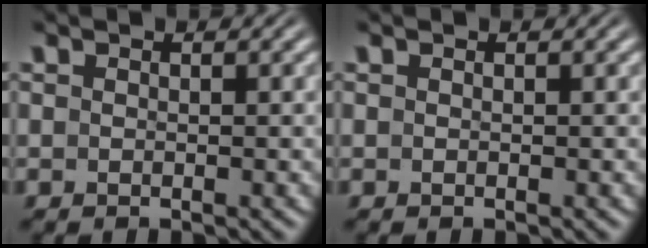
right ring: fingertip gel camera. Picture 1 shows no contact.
{"total": 0.0}